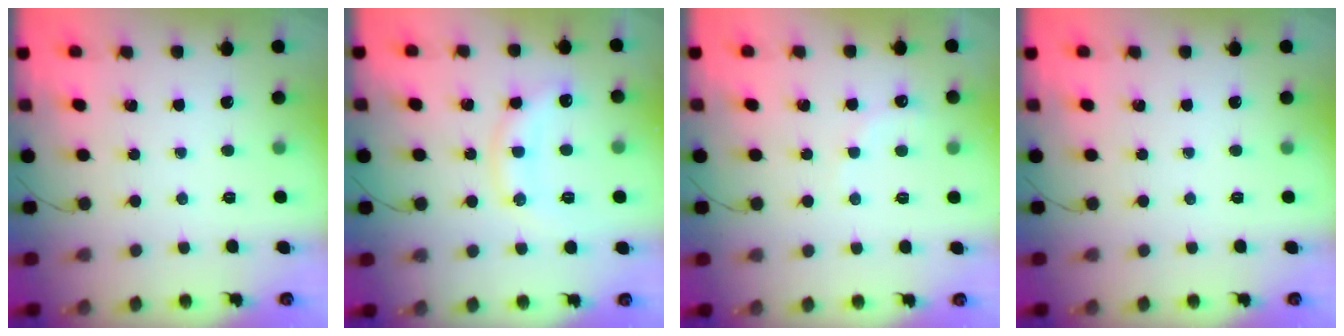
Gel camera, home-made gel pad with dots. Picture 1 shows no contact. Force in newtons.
{"total": 12.5, "press": 12.5, "slide": 0.4}
{"total": 6.3, "press": 6.1, "slide": 1.6}
{"total": 0.0}